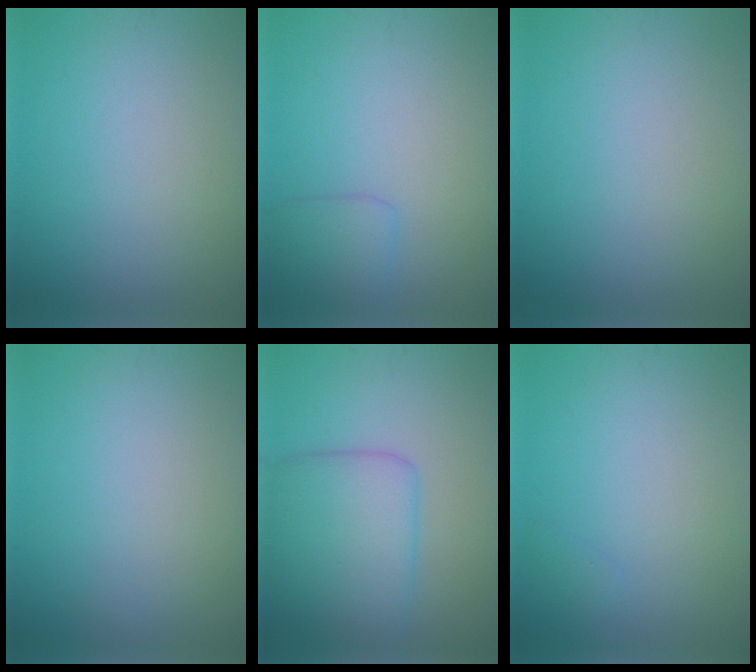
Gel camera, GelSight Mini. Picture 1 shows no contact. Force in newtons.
{"total": 2.0, "press": 1.9, "slide": 0.1}
{"total": 0.0}
{"total": 0.0}
{"total": 6.0, "press": 6.0, "slide": 0.1}
{"total": 0.5, "press": 0.5, "slide": 0.0}